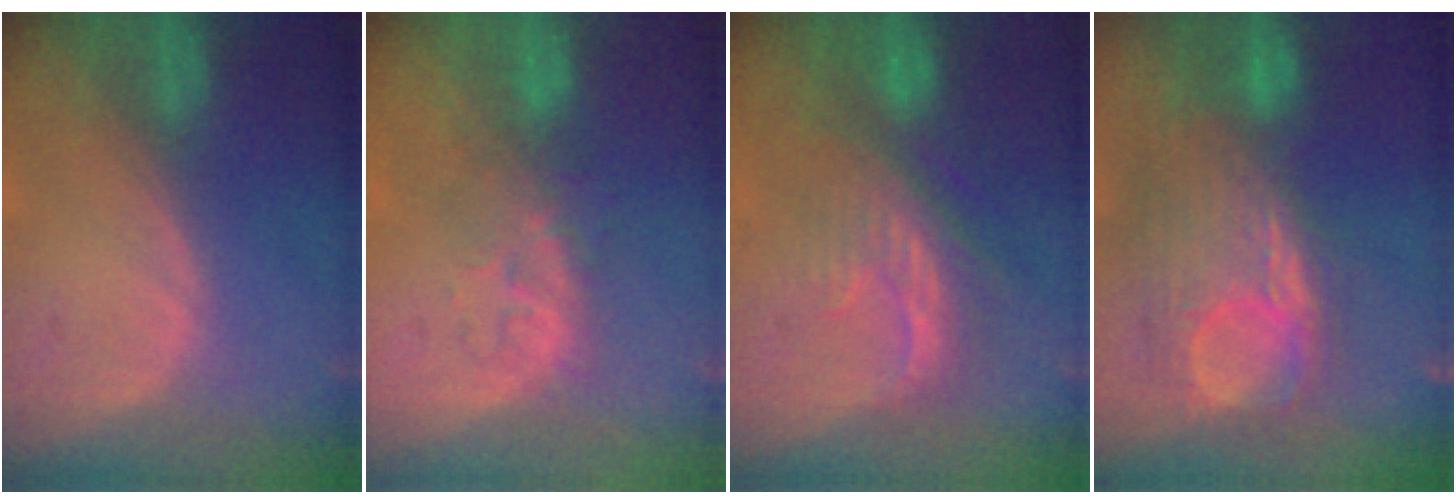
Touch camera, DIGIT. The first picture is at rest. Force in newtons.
{"total": 4.6, "press": 4.5, "slide": 1.1}
{"total": 8.2, "press": 7.4, "slide": 3.4}
{"total": 10.6, "press": 10.1, "slide": 3.2}